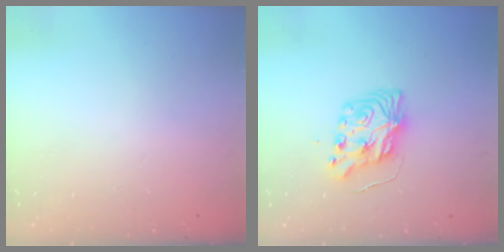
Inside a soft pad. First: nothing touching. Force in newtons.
{"total": 8.2, "press": 8.2, "slide": 0.6}